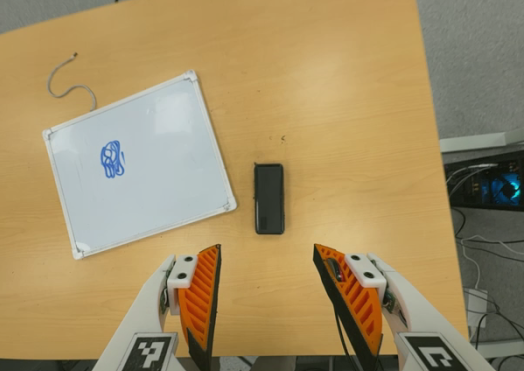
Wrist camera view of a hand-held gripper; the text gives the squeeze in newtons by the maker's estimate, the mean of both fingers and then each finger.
{"total": 0.0}